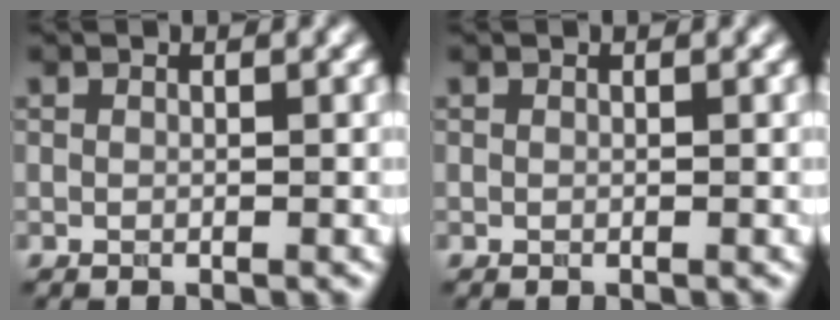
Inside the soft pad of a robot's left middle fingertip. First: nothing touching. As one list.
[{"total": 0.0}]